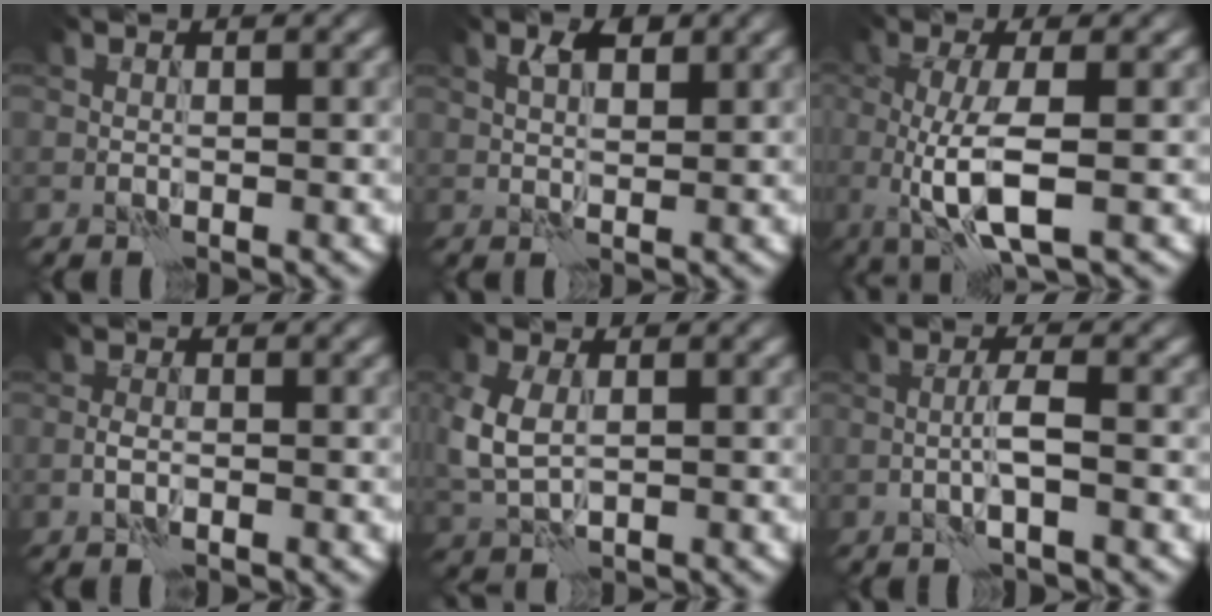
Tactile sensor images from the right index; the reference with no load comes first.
{"total": 2.4, "force": [1.2, 1.0, 1.7], "torque": [-0.030, 0.001, 0.023]}
{"total": 5.9, "force": [-0.6, 1.6, 5.6], "torque": [-0.105, -0.007, -0.011]}
{"total": 1.2, "force": [-0.6, 0.4, 0.9], "torque": [-0.019, 0.003, -0.014]}
{"total": 4.7, "force": [0.2, 3.0, 3.6], "torque": [-0.099, 0.001, 0.005]}
{"total": 2.1, "force": [-0.7, 0.0, 2.0], "torque": [-0.039, 0.007, -0.017]}